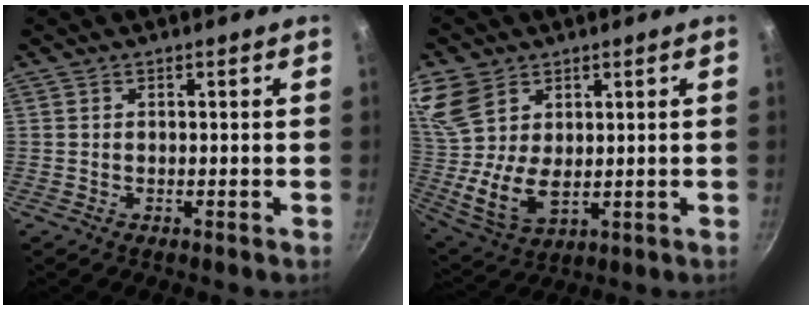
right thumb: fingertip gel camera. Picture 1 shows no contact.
{"total": 14.5, "force": [5.4, 9.7, 9.3], "torque": [-0.182, -0.026, 0.117]}